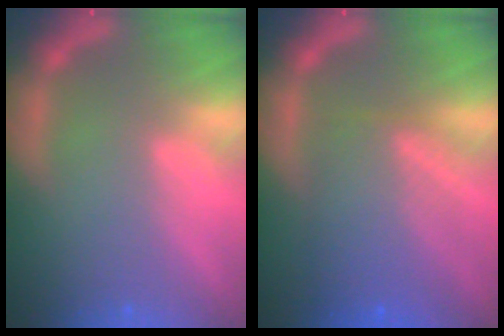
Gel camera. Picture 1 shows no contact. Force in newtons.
{"total": 7.6}